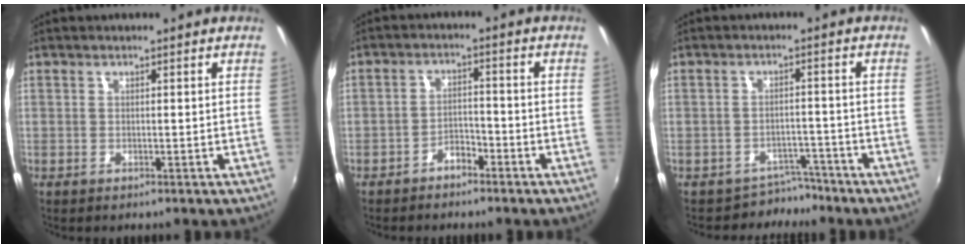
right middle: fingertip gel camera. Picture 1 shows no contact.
{"total": 3.3, "force": [-2.7, 1.5, 1.1], "torque": [-0.029, 0.010, -0.040]}
{"total": 4.4, "force": [-3.8, 2.0, -0.7], "torque": [0.012, 0.019, -0.055]}